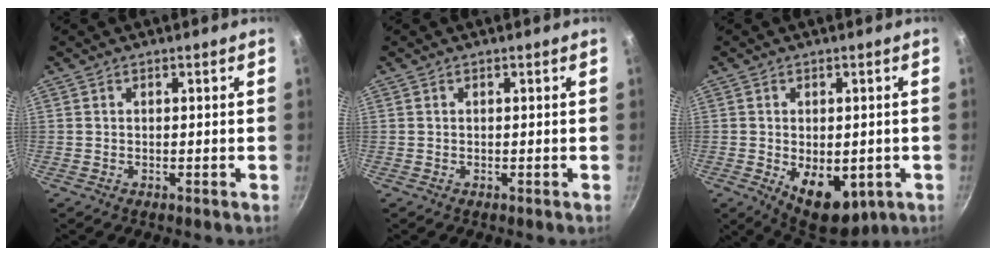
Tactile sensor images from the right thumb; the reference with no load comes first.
{"total": 0.0}
{"total": 11.2, "force": [-2.8, 6.6, 8.6], "torque": [-0.092, -0.011, -0.022]}